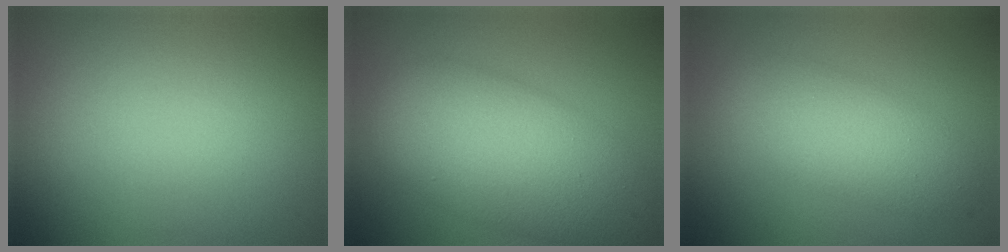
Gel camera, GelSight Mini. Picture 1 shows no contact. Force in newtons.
{"total": 8.4, "press": 8.4, "slide": 0.1}
{"total": 4.4, "press": 4.4, "slide": 0.2}